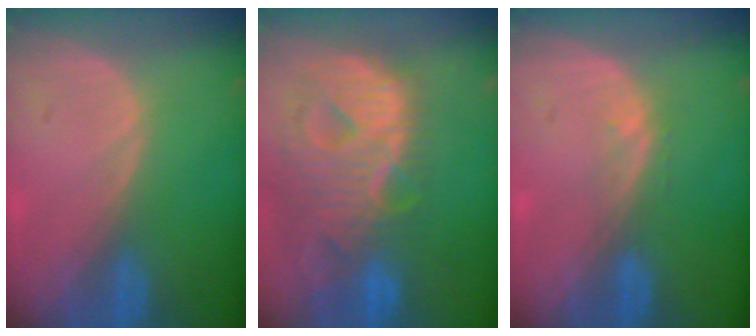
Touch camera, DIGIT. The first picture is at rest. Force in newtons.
{"total": 13.0, "press": 11.0, "slide": 6.8}
{"total": 1.0, "press": 1.0, "slide": 0.2}